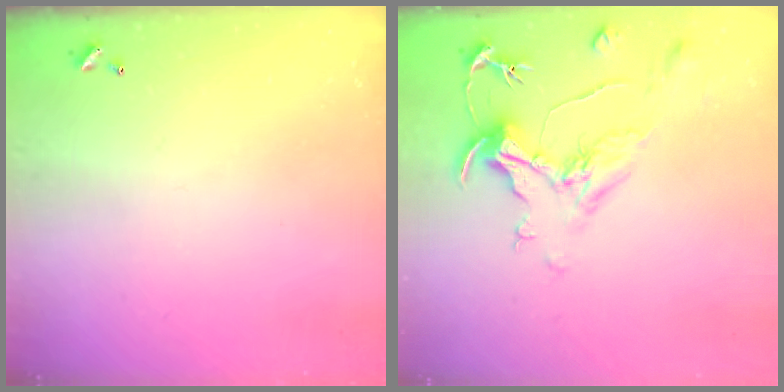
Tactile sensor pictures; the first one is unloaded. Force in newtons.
{"total": 2.1, "press": 1.7, "slide": 1.3}